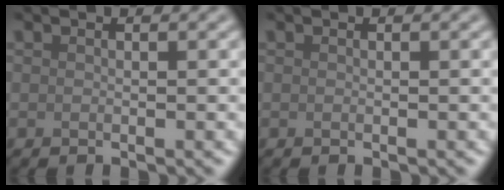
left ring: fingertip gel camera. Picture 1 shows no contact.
{"total": 0.0}